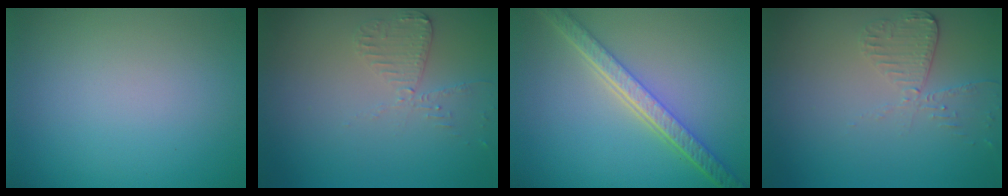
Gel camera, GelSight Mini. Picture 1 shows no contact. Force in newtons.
{"total": 2.4, "press": 2.4, "slide": 0.2}
{"total": 5.8, "press": 4.4, "slide": 3.8}
{"total": 2.5, "press": 2.3, "slide": 1.0}